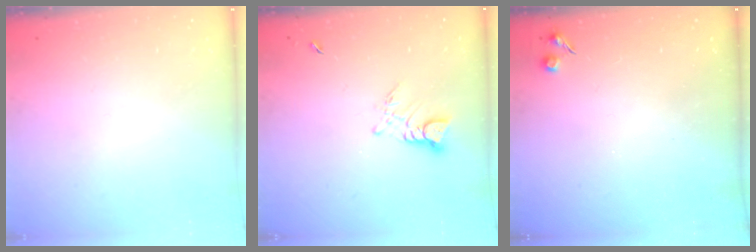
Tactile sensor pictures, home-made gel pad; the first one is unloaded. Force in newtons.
{"total": 3.0, "press": 2.9, "slide": 0.4}
{"total": 3.5, "press": 3.5, "slide": 0.6}